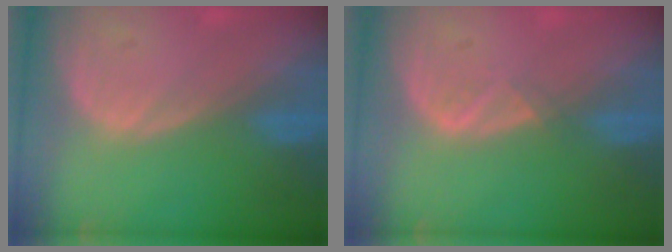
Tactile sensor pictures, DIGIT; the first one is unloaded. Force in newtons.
{"total": 1.3, "press": 1.2, "slide": 0.7}